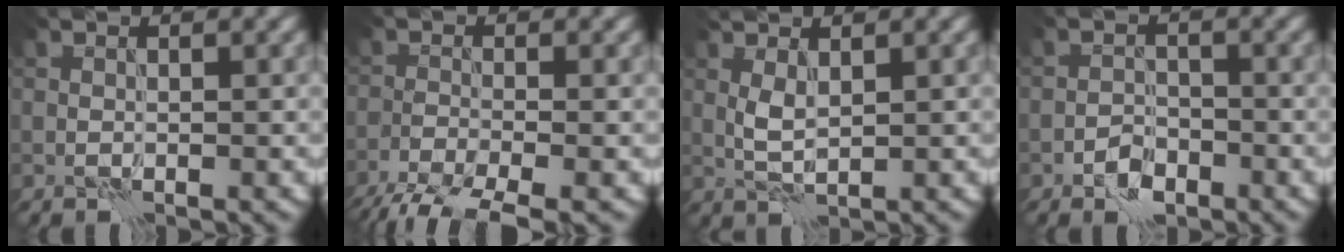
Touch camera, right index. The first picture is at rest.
{"total": 6.0, "force": [-4.8, 1.1, 3.4], "torque": [-0.059, -0.026, -0.092]}
{"total": 1.9, "force": [0.7, 0.7, 1.7], "torque": [-0.044, 0.004, 0.018]}
{"total": 2.4, "force": [-1.6, 1.4, 1.2], "torque": [-0.017, 0.005, -0.031]}